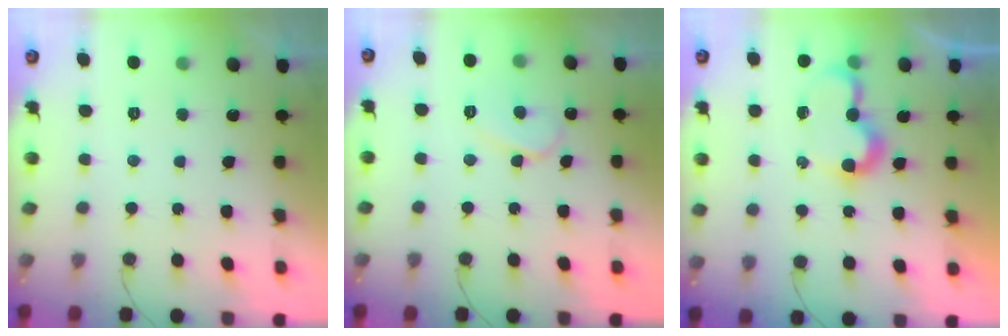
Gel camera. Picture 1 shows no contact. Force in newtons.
{"total": 7.2, "press": 7.2, "slide": 0.7}
{"total": 7.6, "press": 7.6, "slide": 0.6}